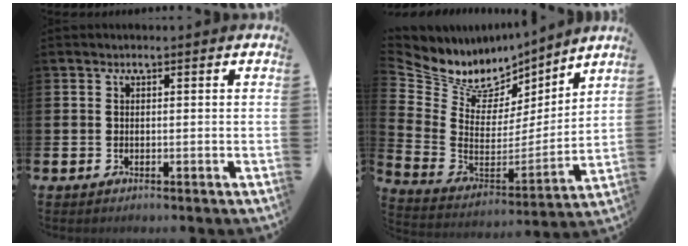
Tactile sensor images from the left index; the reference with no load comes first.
{"total": 8.0, "force": [6.4, 4.6, 1.2], "torque": [-0.072, -0.042, 0.117]}